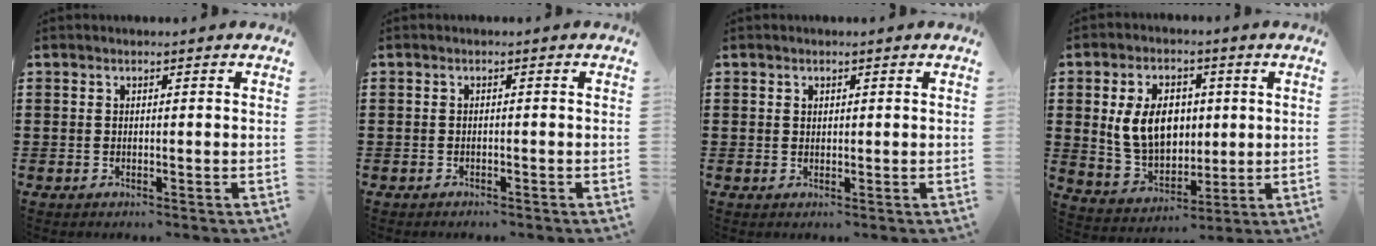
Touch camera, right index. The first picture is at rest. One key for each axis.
{"total": 0.8, "fx": -0.7, "fy": 0.2, "fz": 0.1, "tx": -0.005, "ty": 0.000, "tz": -0.016}
{"total": 0.7, "fx": 0.4, "fy": 0.5, "fz": 0.2, "tx": -0.005, "ty": 0.003, "tz": 0.009}
{"total": 9.3, "fx": 1.4, "fy": 6.7, "fz": 6.3, "tx": -0.151, "ty": 0.012, "tz": 0.023}